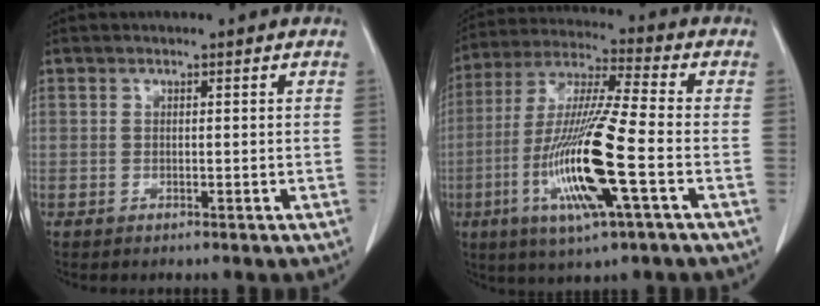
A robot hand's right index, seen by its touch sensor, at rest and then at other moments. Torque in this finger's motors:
{"motor_torque": [2.14, 0.00, 0.97, 0.21]}